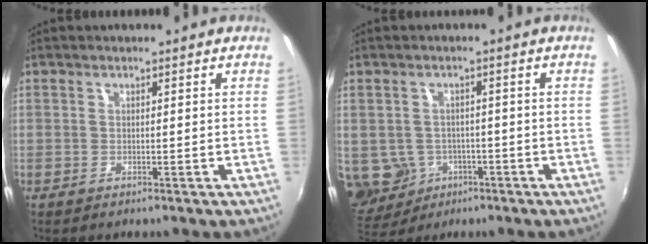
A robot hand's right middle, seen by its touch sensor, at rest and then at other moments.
{"total": 9.3, "force": [-2.6, 8.2, 3.5], "torque": [-0.099, -0.005, -0.021]}